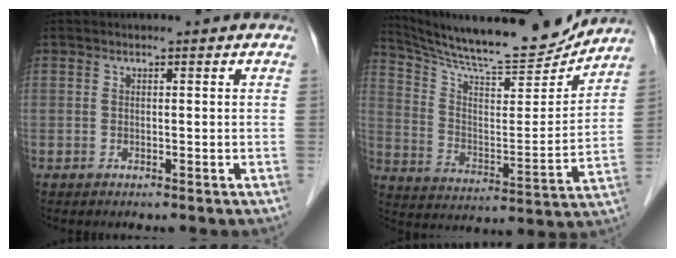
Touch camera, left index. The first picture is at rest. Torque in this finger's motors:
{"motor_torque": [0.04, -0.41, 0.17, 0.03]}